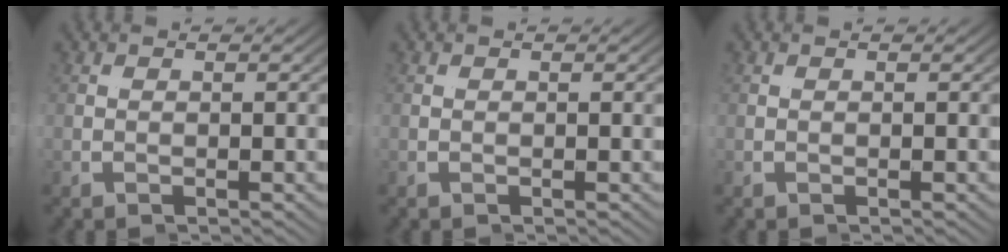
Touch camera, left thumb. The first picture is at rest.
{"total": 0.0}
{"total": 0.0}